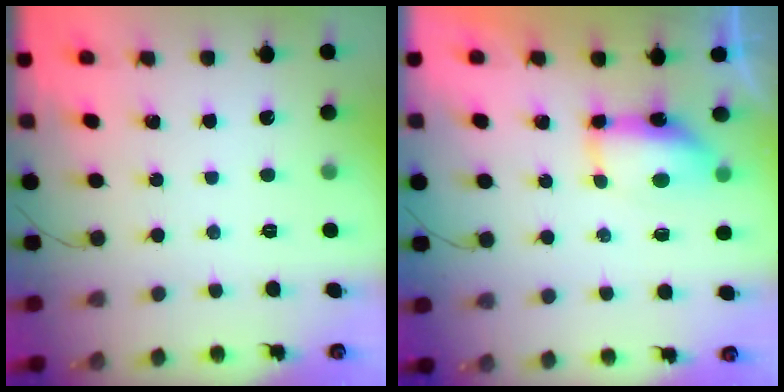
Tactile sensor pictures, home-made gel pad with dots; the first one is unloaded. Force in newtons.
{"total": 13.8, "press": 9.3, "slide": 10.2}